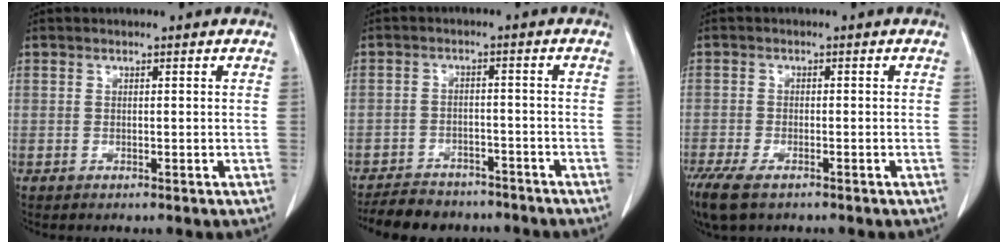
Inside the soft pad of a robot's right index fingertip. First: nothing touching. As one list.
[{"total": 10.7, "force": [-9.4, 4.0, 3.1], "torque": [-0.049, 0.001, -0.130]}, {"total": 8.4, "force": [-6.0, 3.1, 5.1], "torque": [-0.102, -0.019, -0.098]}]